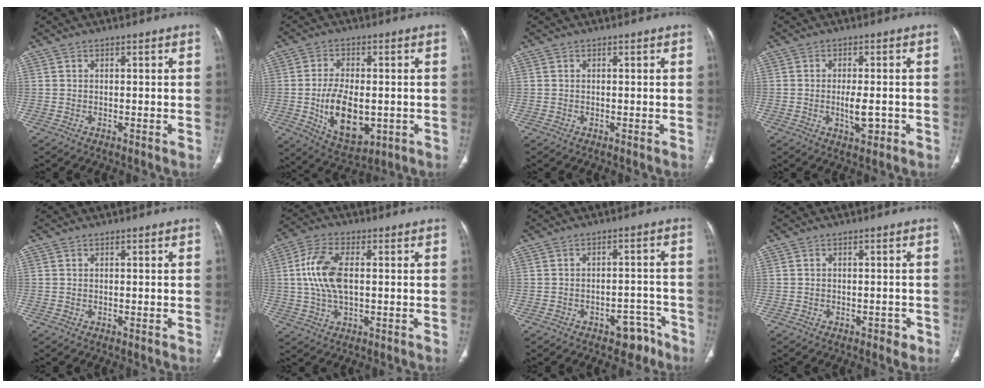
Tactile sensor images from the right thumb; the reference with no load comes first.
{"total": 12.4, "force": [-2.0, 6.9, 10.1], "torque": [-0.161, -0.006, -0.019]}
{"total": 0.0}
{"total": 4.4, "force": [-1.1, 1.8, 3.9], "torque": [-0.062, -0.001, -0.017]}
{"total": 0.0}
{"total": 10.0, "force": [0.8, 5.1, 8.6], "torque": [-0.186, 0.009, 0.015]}
{"total": 5.8, "force": [-4.0, 3.5, 2.3], "torque": [-0.005, 0.044, -0.051]}
{"total": 1.8, "force": [-1.0, 1.1, 0.9], "torque": [-0.005, 0.005, -0.013]}